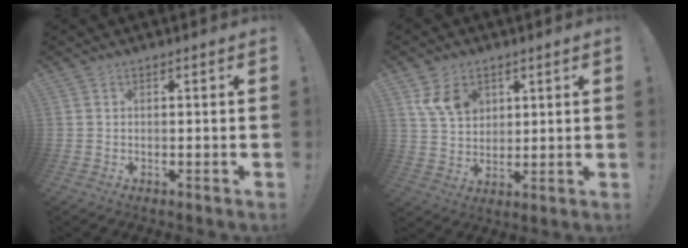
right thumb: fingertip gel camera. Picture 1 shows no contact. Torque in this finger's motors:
{"motor_torque": [0.92, 1.24, 0.18, 0.10, 0.00]}